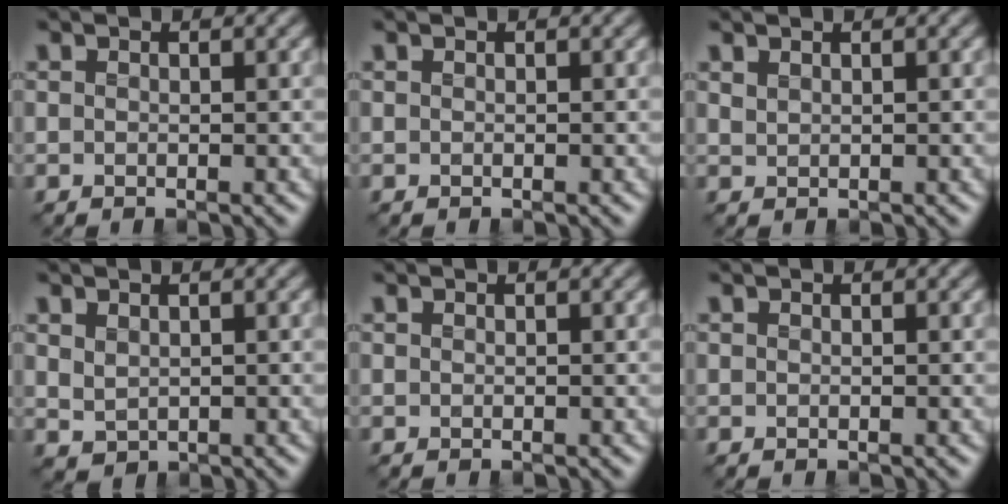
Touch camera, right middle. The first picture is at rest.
{"total": 0.0}
{"total": 0.6, "force": [0.6, 0.1, 0.2], "torque": [-0.010, -0.002, 0.015]}
{"total": 1.1, "force": [0.6, 0.8, 0.6], "torque": [-0.015, -0.004, 0.015]}
{"total": 0.0}
{"total": 0.0}